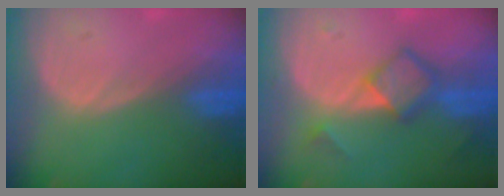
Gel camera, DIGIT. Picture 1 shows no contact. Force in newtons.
{"total": 6.0, "press": 5.1, "slide": 3.1}